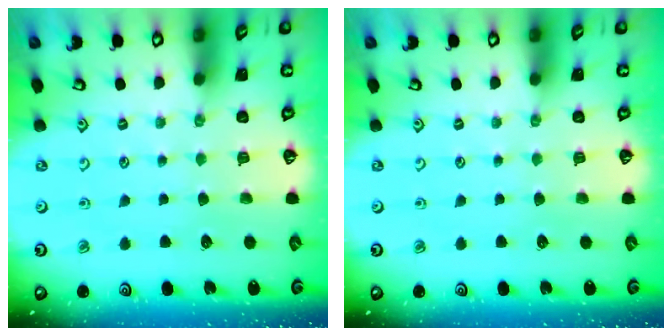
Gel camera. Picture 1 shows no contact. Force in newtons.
{"total": 0.0}